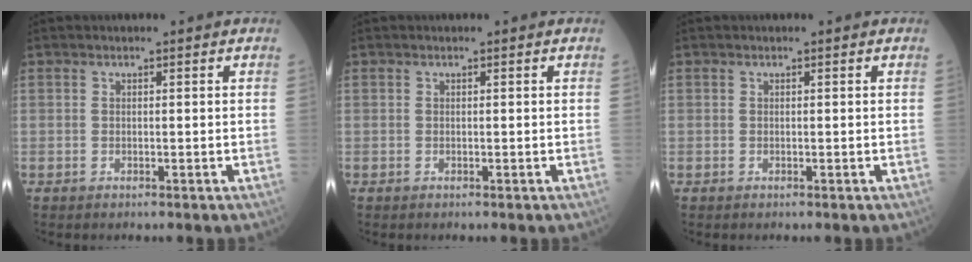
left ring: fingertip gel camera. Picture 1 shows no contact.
{"total": 0.0}
{"total": 0.0}